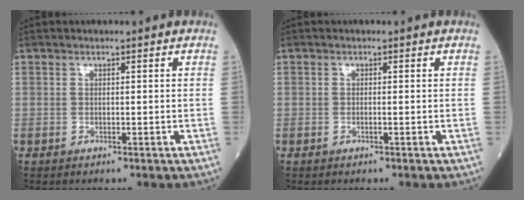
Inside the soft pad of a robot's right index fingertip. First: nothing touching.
{"total": 0.6, "force": [-0.2, 0.0, 0.5], "torque": [-0.012, 0.000, -0.004]}